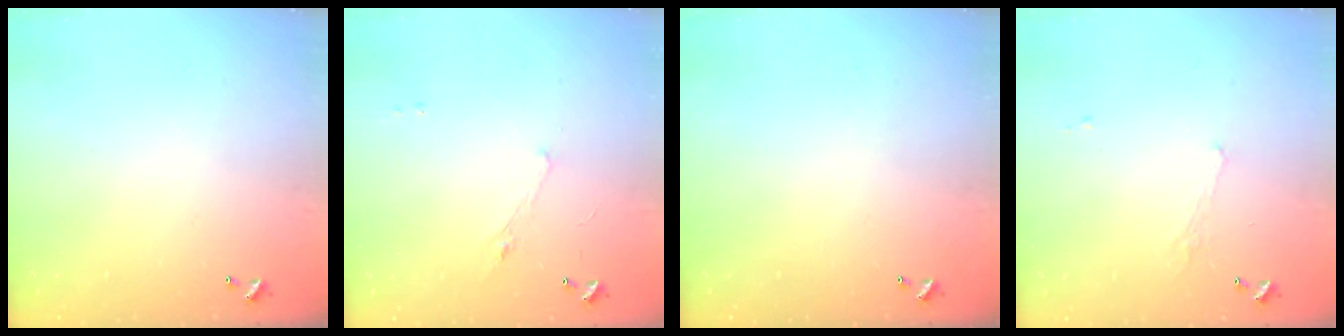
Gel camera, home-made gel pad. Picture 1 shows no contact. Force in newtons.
{"total": 1.3, "press": 1.2, "slide": 0.6}
{"total": 0.0}
{"total": 1.1, "press": 0.8, "slide": 0.7}